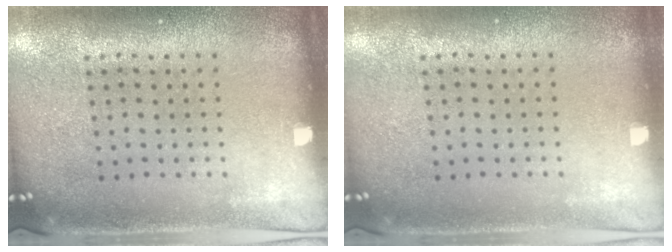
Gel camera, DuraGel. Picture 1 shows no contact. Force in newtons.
{"total": 0.0}